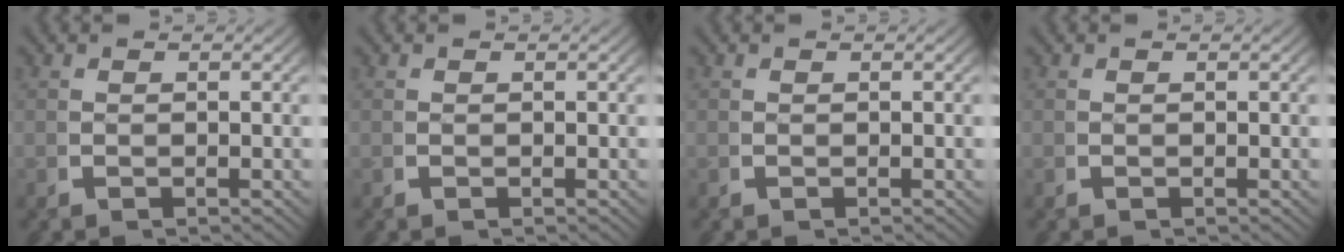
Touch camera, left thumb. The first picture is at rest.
{"total": 0.0}
{"total": 0.0}
{"total": 0.0}